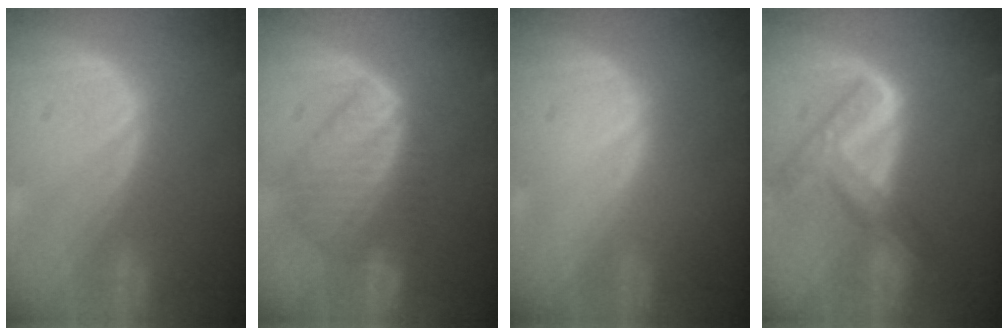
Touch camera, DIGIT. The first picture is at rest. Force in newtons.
{"total": 8.4, "press": 7.6, "slide": 3.6}
{"total": 0.0}
{"total": 8.0, "press": 6.8, "slide": 4.3}